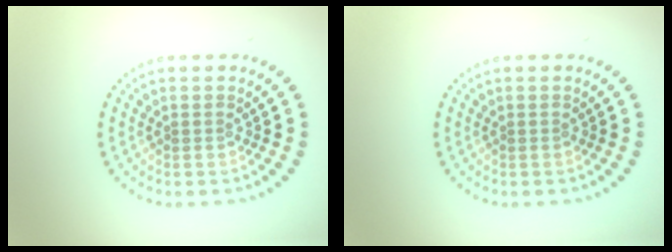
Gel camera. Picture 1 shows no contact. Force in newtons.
{"total": 0.0}